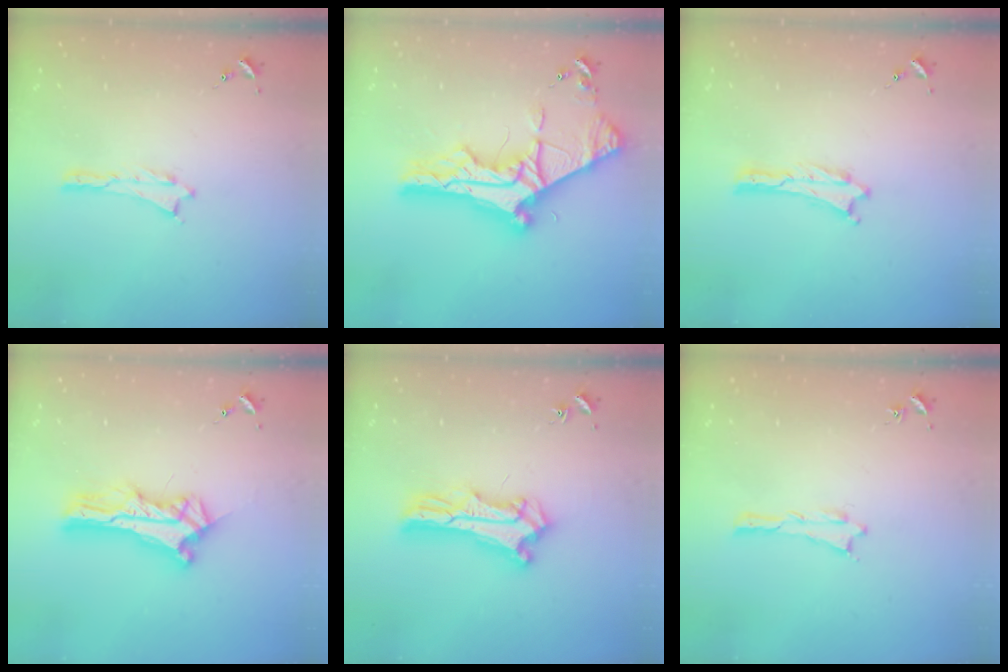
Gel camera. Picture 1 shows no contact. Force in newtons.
{"total": 10.8, "press": 10.7, "slide": 1.2}
{"total": 0.0}
{"total": 9.3, "press": 9.3, "slide": 0.7}
{"total": 9.8, "press": 9.7, "slide": 0.7}
{"total": 0.0}